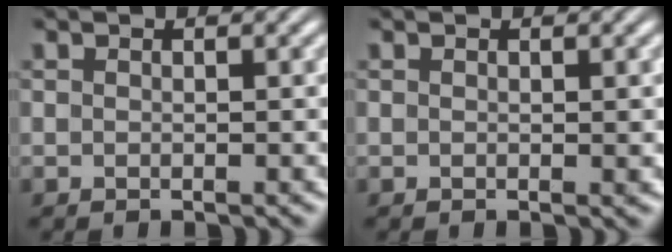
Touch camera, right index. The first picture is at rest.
{"total": 0.0}